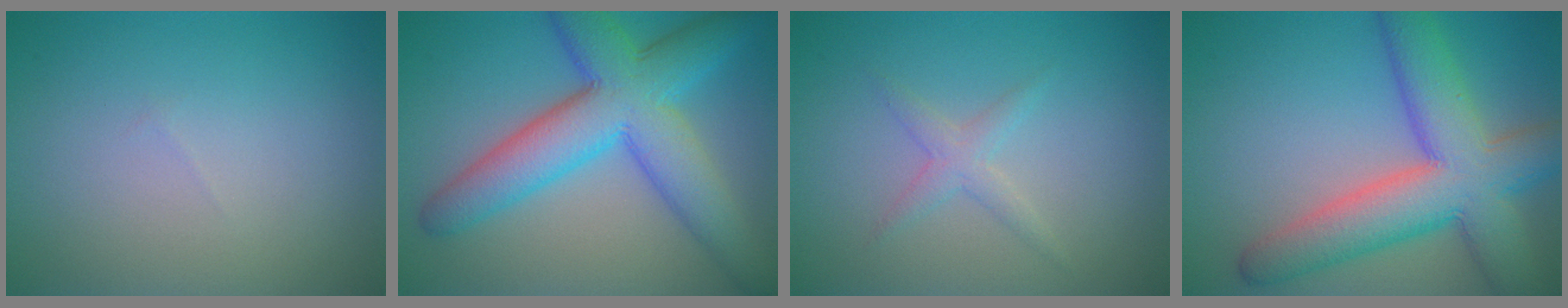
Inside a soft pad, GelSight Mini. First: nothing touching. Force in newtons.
{"total": 9.3, "press": 9.3, "slide": 0.1}
{"total": 1.6, "press": 1.6, "slide": 0.0}
{"total": 9.7, "press": 9.6, "slide": 0.4}